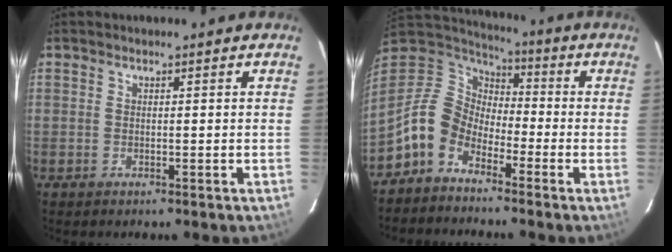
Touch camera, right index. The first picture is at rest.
{"total": 10.6, "force": [-6.8, 6.9, 4.2], "torque": [-0.096, 0.024, -0.145]}